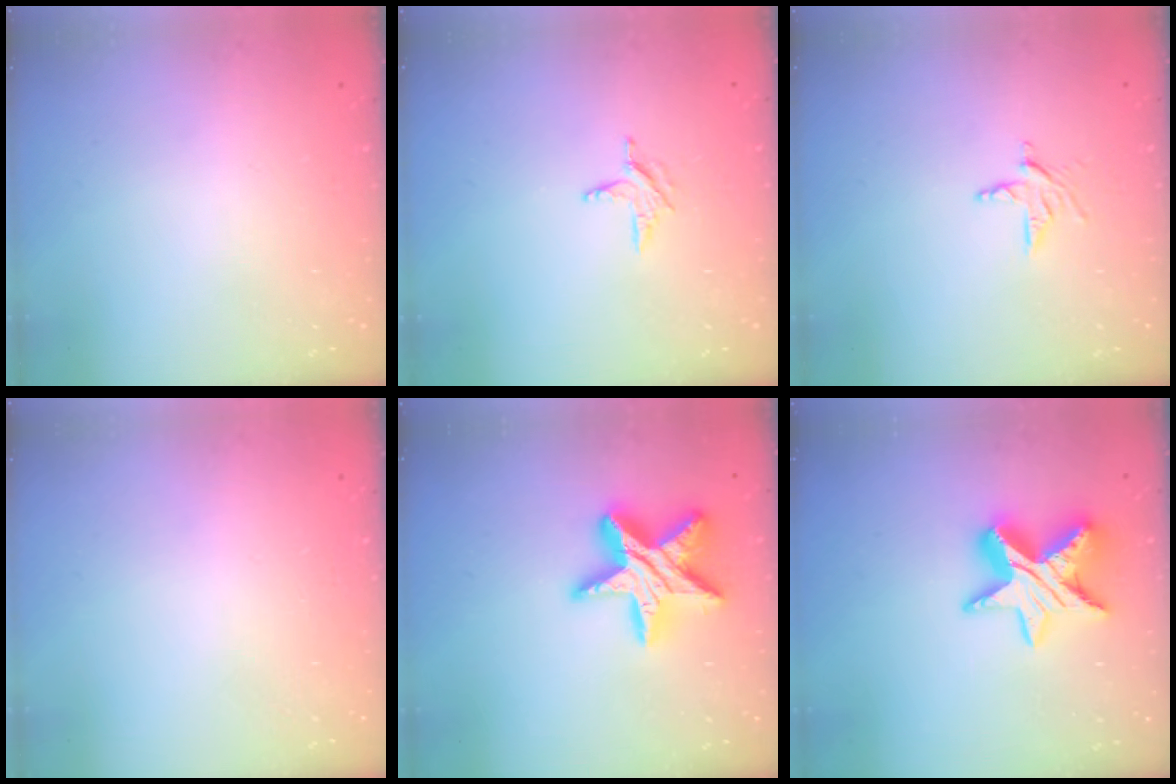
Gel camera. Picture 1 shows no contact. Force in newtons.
{"total": 4.4, "press": 4.4, "slide": 0.3}
{"total": 5.6, "press": 5.5, "slide": 0.5}
{"total": 0.0}
{"total": 17.9, "press": 17.9, "slide": 1.1}
{"total": 13.6, "press": 13.6, "slide": 0.9}